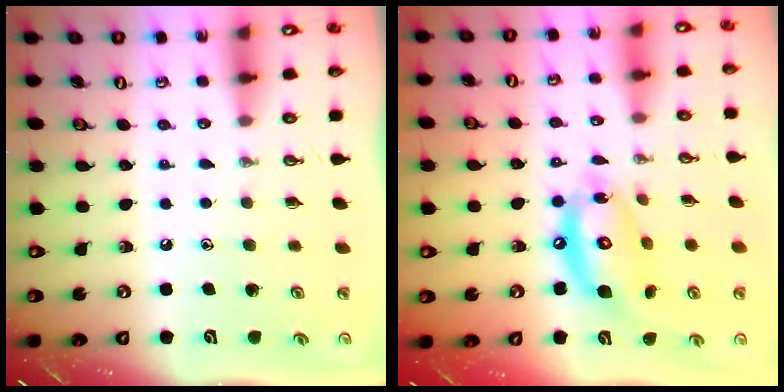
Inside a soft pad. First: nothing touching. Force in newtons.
{"total": 14.7, "press": 14.6, "slide": 1.8}